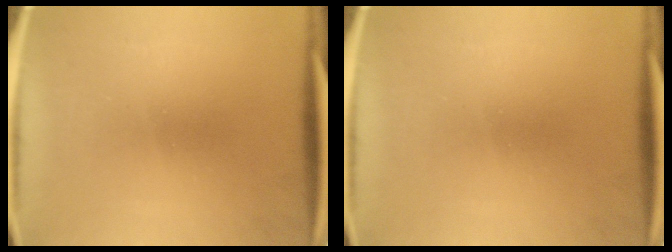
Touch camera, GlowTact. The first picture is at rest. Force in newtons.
{"total": 0.0}